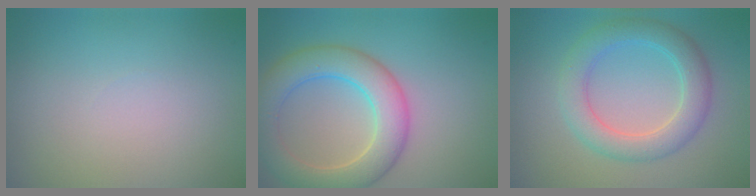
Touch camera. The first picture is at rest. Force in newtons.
{"total": 6.6, "press": 6.6, "slide": 0.3}
{"total": 4.7, "press": 4.7, "slide": 0.1}